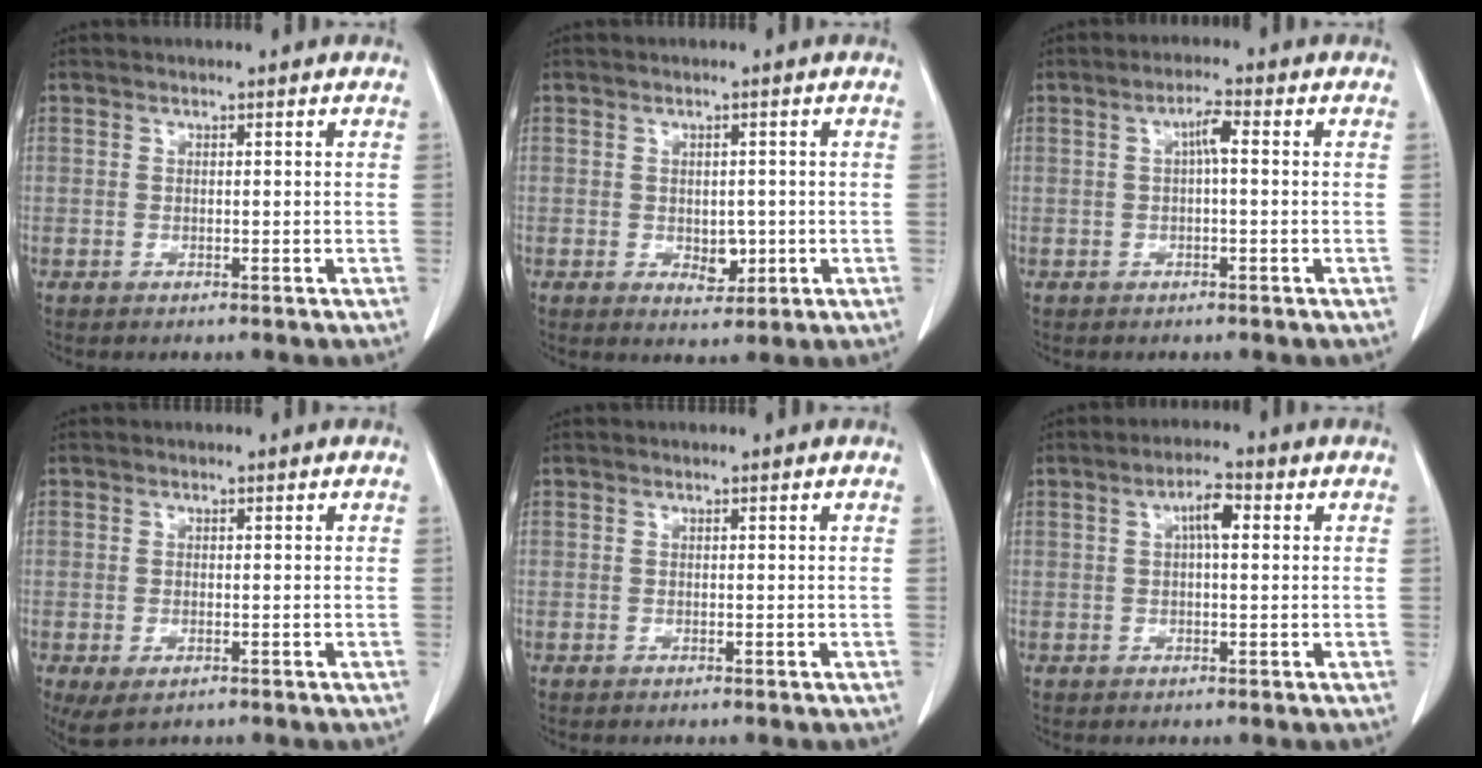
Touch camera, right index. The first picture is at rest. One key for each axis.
{"total": 3.2, "fx": -0.6, "fy": 2.1, "fz": 2.4, "tx": -0.030, "ty": -0.001, "tz": 0.001}
{"total": 2.7, "fx": 0.3, "fy": 0.4, "fz": 2.7, "tx": -0.048, "ty": 0.005, "tz": 0.005}
{"total": 3.9, "fx": -1.8, "fy": 1.9, "fz": 2.9, "tx": -0.059, "ty": -0.011, "tz": -0.023}
{"total": 0.0}
{"total": 3.6, "fx": 0.9, "fy": 0.9, "fz": 3.4, "tx": -0.060, "ty": 0.011, "tz": 0.012}